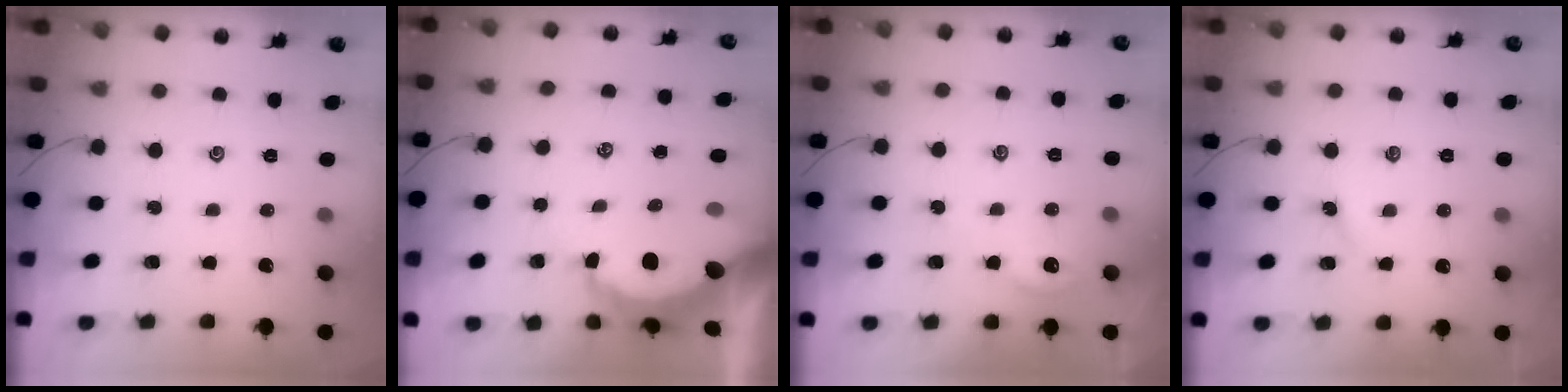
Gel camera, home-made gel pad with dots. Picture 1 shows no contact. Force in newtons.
{"total": 8.3, "press": 8.2, "slide": 1.0}
{"total": 2.2, "press": 2.2, "slide": 0.4}
{"total": 1.4, "press": 1.4, "slide": 0.2}